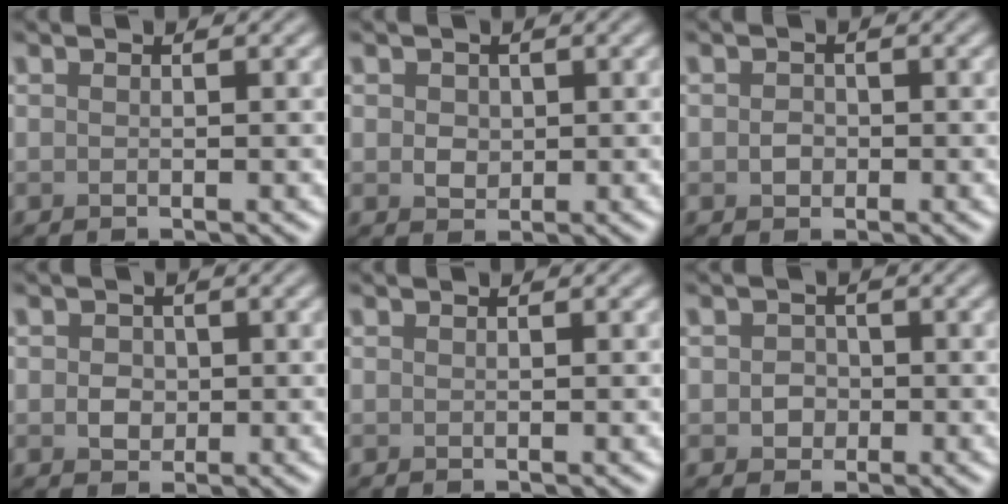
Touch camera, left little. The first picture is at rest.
{"total": 1.5, "force": [0.3, 1.3, 0.8], "torque": [-0.014, -0.003, 0.004]}
{"total": 1.2, "force": [-0.2, 1.0, 0.6], "torque": [-0.010, -0.003, -0.006]}
{"total": 1.7, "force": [0.0, 1.5, 0.8], "torque": [-0.012, -0.003, -0.002]}
{"total": 0.0}
{"total": 1.6, "force": [-0.2, 1.5, 0.6], "torque": [-0.007, -0.002, -0.007]}